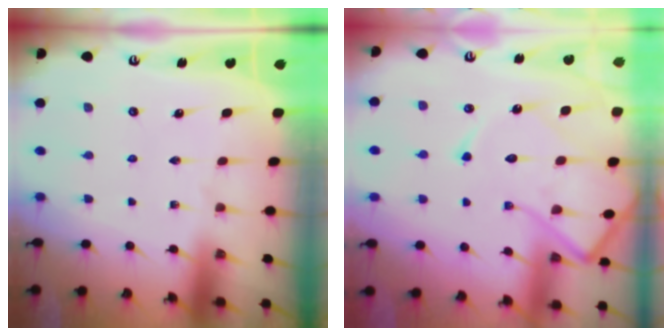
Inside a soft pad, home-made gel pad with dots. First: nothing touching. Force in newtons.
{"total": 14.5, "press": 14.4, "slide": 1.6}